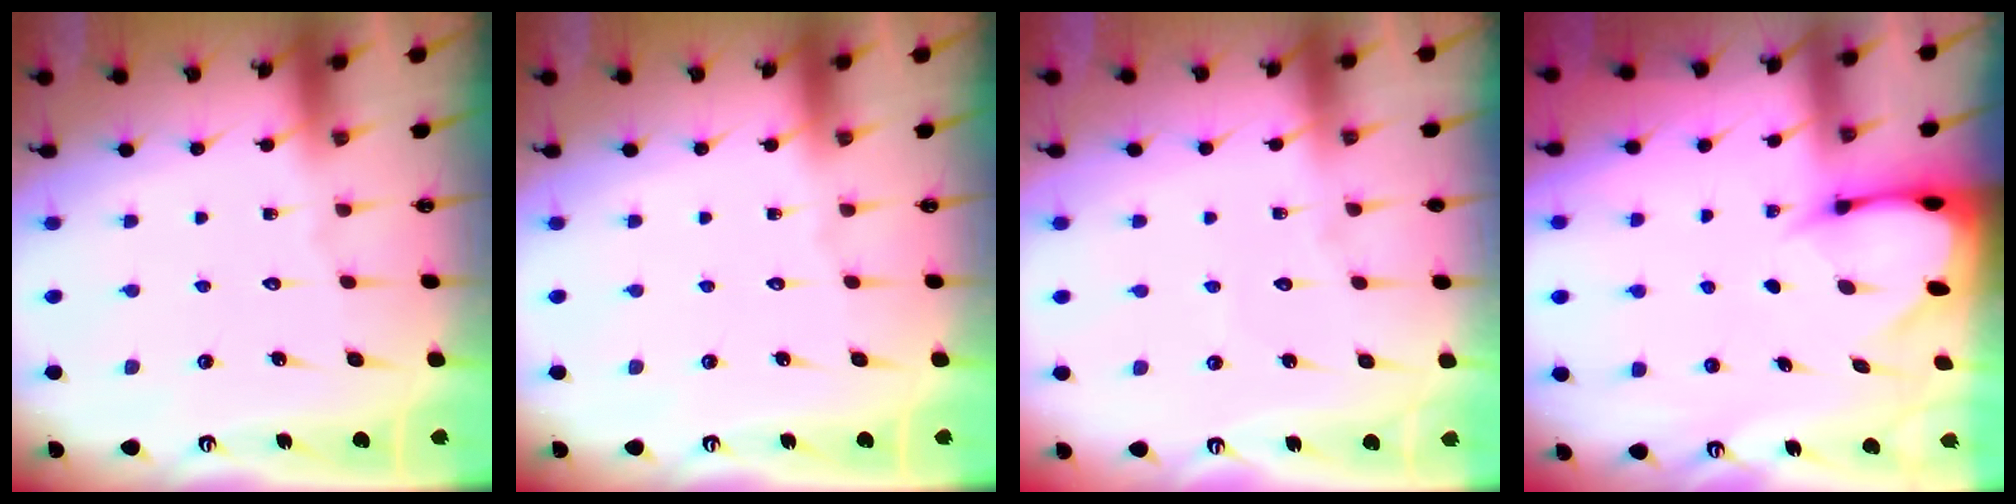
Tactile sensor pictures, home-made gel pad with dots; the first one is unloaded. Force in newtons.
{"total": 0.0}
{"total": 2.9, "press": 2.9, "slide": 0.3}
{"total": 3.7, "press": 3.6, "slide": 0.5}